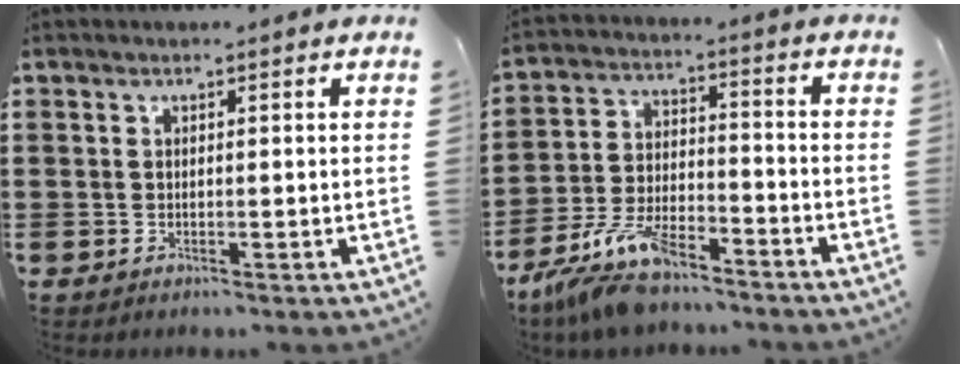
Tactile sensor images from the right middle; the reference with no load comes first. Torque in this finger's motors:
{"motor_torque": [0.77, 0.38, 0.54, 0.10]}